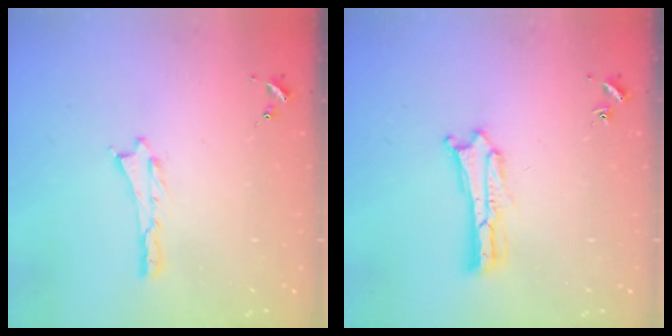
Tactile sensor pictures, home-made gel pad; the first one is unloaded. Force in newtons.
{"total": 1.2, "press": 1.2, "slide": 0.2}